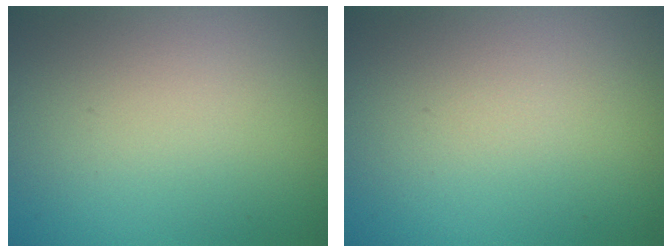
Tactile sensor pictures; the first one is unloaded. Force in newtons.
{"total": 0.0}